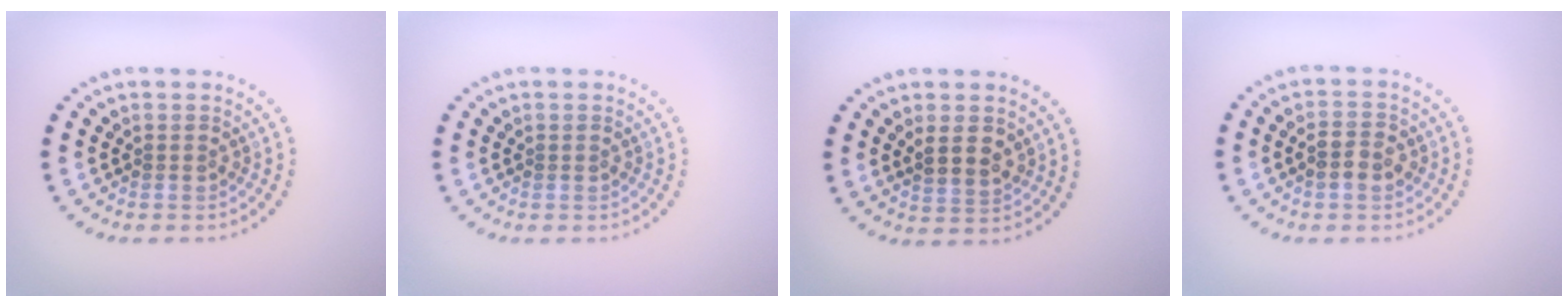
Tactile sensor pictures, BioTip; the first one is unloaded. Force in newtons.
{"total": 0.0}
{"total": 2.1, "press": 2.0, "slide": 0.7}
{"total": 2.4, "press": 2.4, "slide": 0.2}